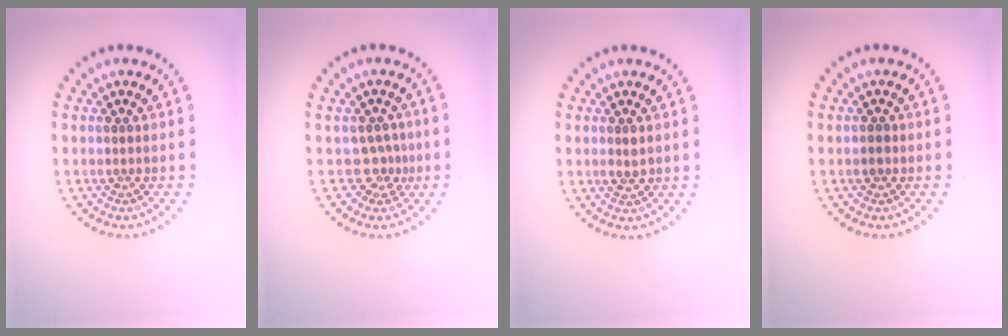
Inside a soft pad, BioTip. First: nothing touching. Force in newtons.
{"total": 2.0, "press": 1.4, "slide": 1.5}
{"total": 1.2, "press": 1.2, "slide": 0.1}
{"total": 0.9, "press": 0.8, "slide": 0.3}